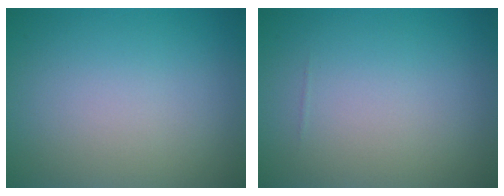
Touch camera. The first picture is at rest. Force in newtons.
{"total": 0.0}